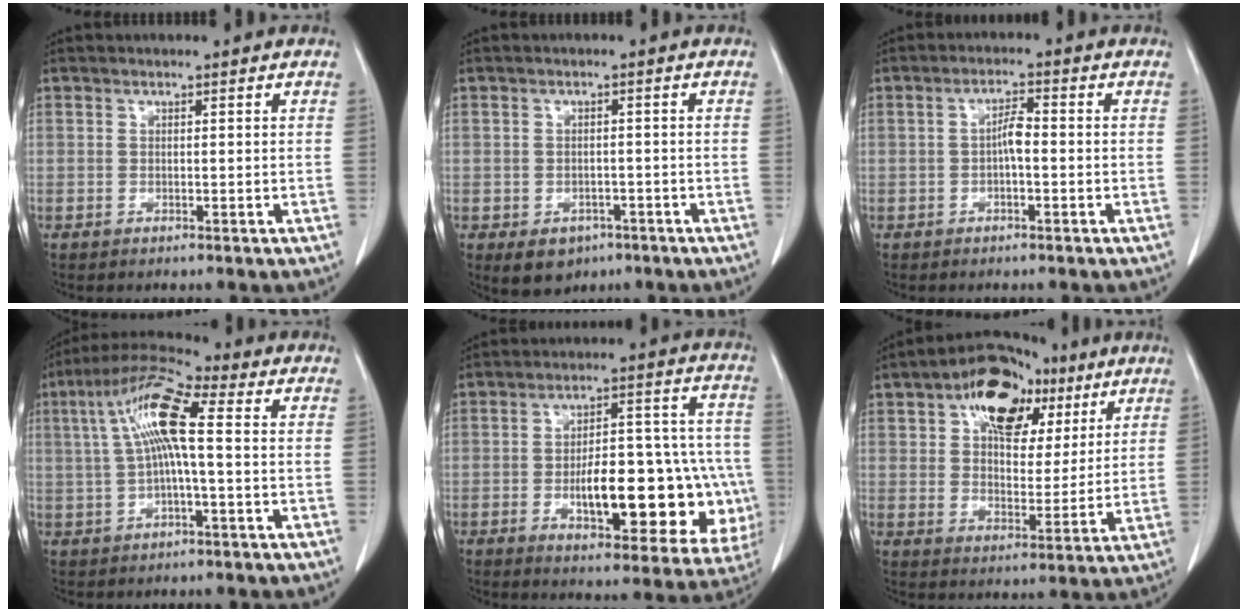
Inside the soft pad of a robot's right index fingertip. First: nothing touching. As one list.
[{"total": 5.0, "force": [-2.7, 3.7, 1.9], "torque": [-0.025, 0.002, -0.028]}, {"total": 2.8, "force": [-0.5, 0.8, 2.6], "torque": [-0.046, 0.007, -0.009]}, {"total": 10.4, "force": [1.3, 1.4, 10.3], "torque": [-0.208, 0.029, 0.019]}, {"total": 21.0, "force": [-5.0, 7.6, 18.9], "torque": [-0.189, 0.035, -0.047]}, {"total": 14.4, "force": [7.2, 8.3, 9.2], "torque": [-0.141, 0.031, 0.117]}]